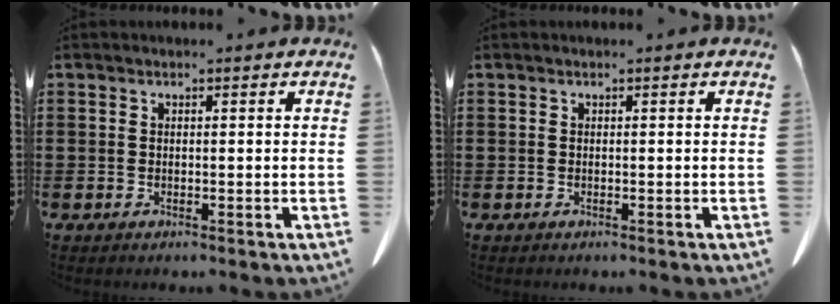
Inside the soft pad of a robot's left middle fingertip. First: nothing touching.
{"total": 0.0}